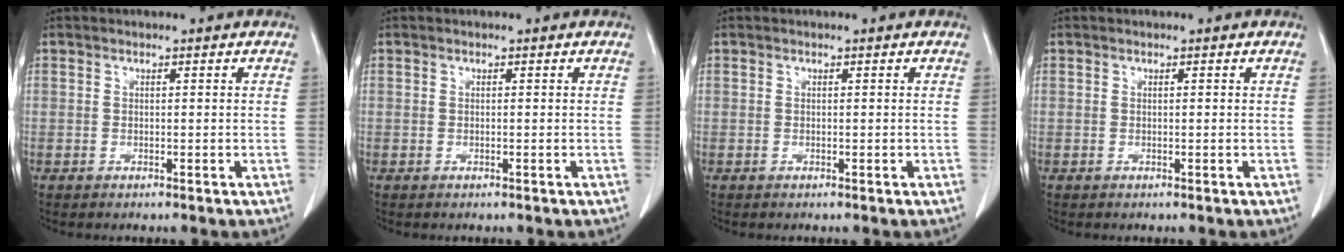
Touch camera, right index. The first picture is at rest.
{"total": 0.0}
{"total": 0.0}
{"total": 0.0}